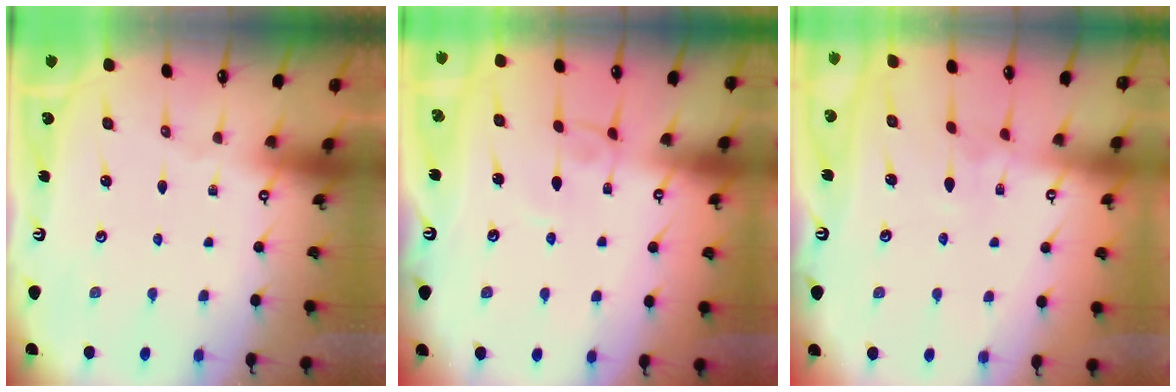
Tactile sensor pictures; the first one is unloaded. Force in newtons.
{"total": 2.7, "press": 2.7, "slide": 0.2}
{"total": 3.2, "press": 3.2, "slide": 0.1}